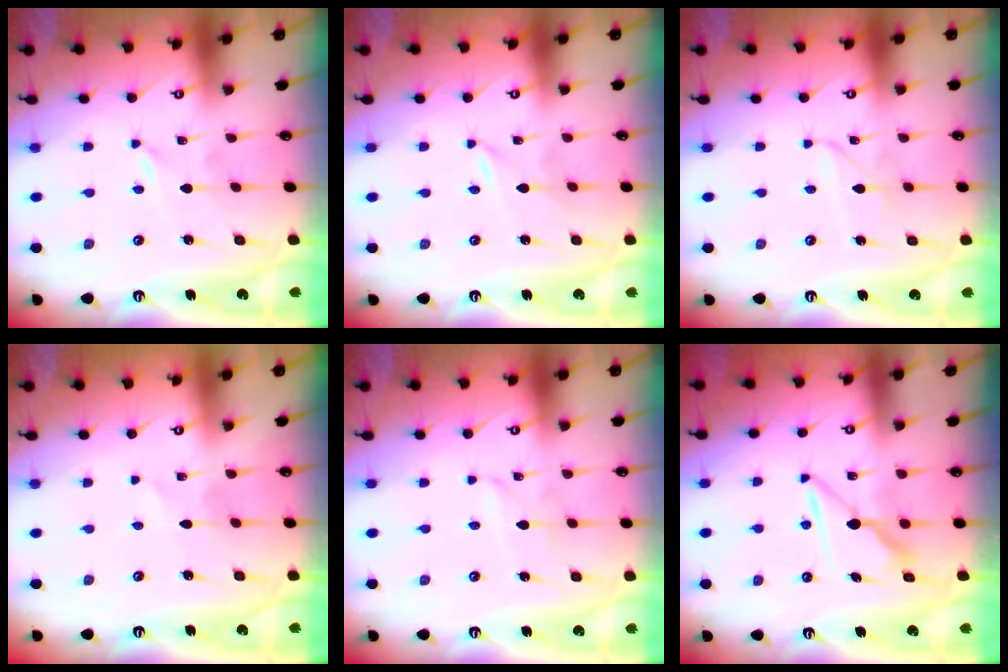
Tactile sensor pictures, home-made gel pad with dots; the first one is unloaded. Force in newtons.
{"total": 0.0}
{"total": 2.2, "press": 2.2, "slide": 0.2}
{"total": 1.2, "press": 1.1, "slide": 0.1}
{"total": 1.8, "press": 1.8, "slide": 0.1}
{"total": 7.4, "press": 7.4, "slide": 0.4}